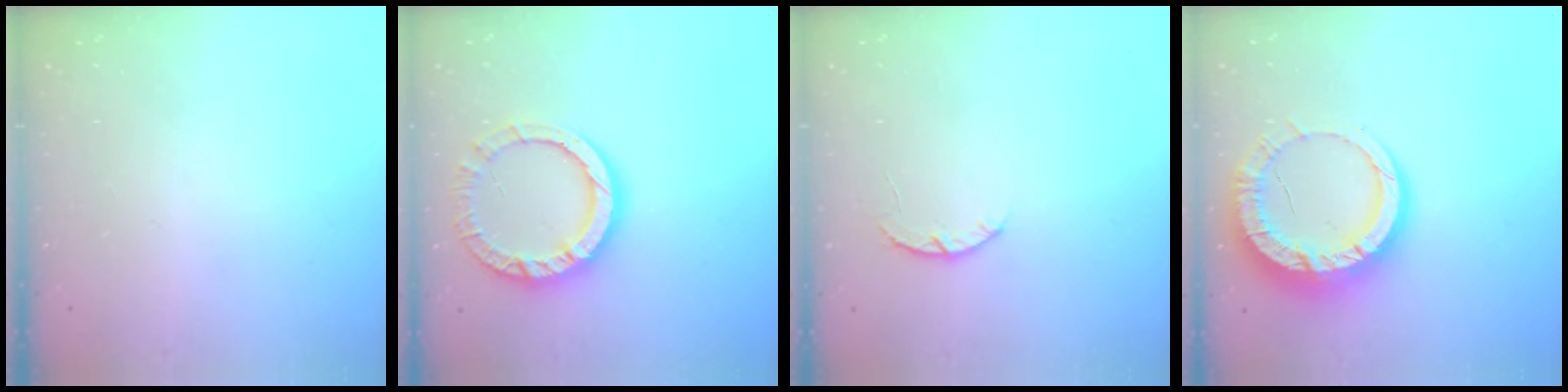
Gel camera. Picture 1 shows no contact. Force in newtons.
{"total": 12.3, "press": 12.2, "slide": 1.3}
{"total": 3.4, "press": 3.4, "slide": 0.6}
{"total": 14.3, "press": 14.3, "slide": 1.4}